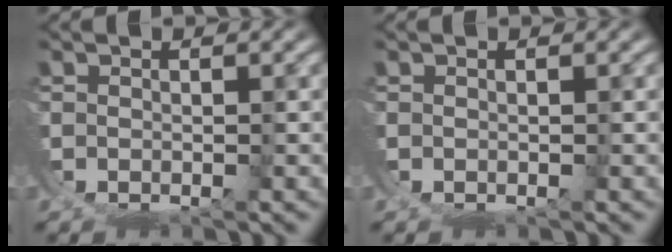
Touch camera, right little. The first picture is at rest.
{"total": 0.0}